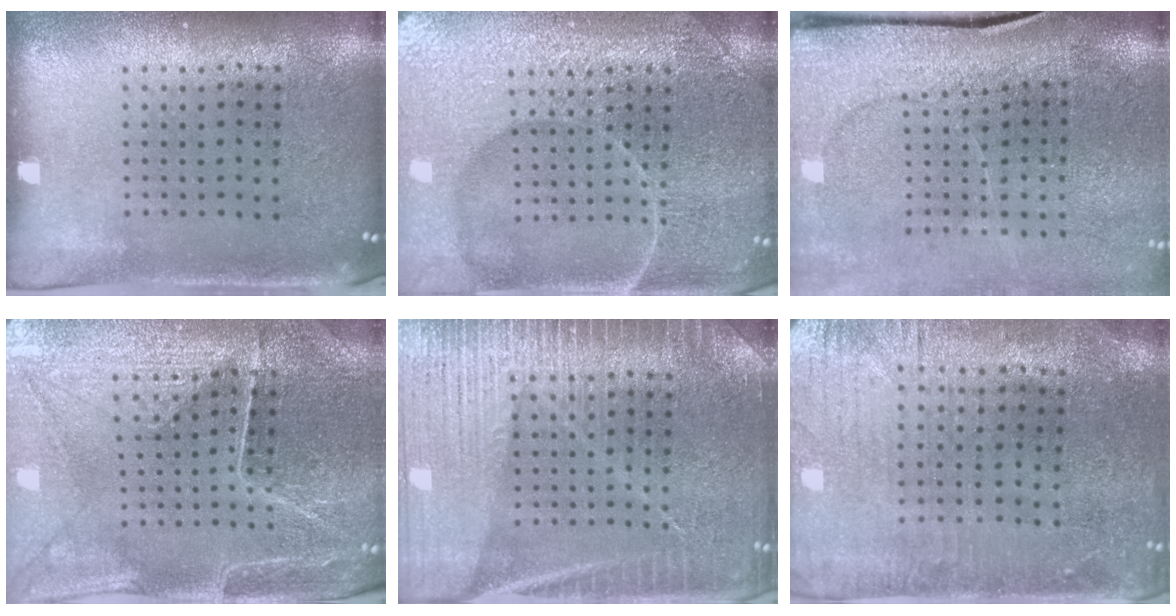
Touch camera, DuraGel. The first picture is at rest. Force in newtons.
{"total": 7.4, "press": 7.3, "slide": 1.0}
{"total": 3.8, "press": 3.1, "slide": 2.3}
{"total": 2.7, "press": 2.7, "slide": 0.2}
{"total": 3.7, "press": 3.6, "slide": 0.4}
{"total": 0.7, "press": 0.5, "slide": 0.5}